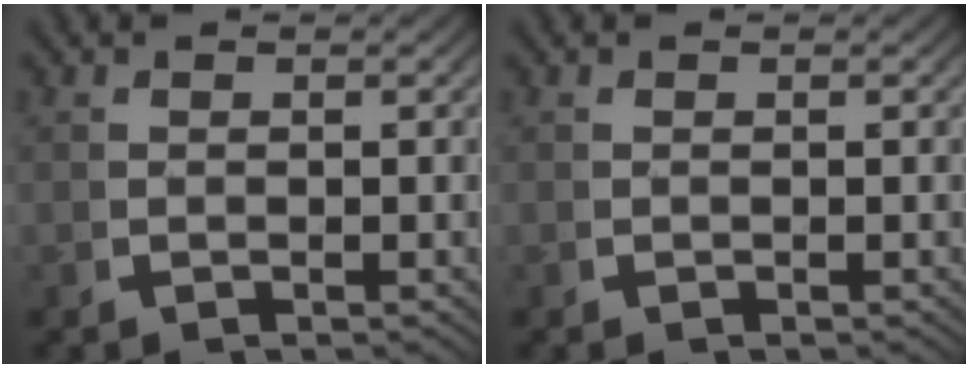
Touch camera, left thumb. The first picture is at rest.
{"total": 0.0}